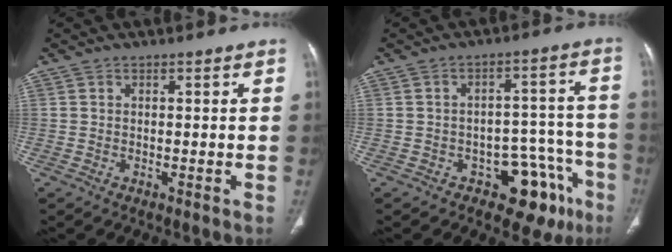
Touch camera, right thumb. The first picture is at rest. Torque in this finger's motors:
{"motor_torque": [2.52, 2.49, 0.72, -0.52, 0.00]}